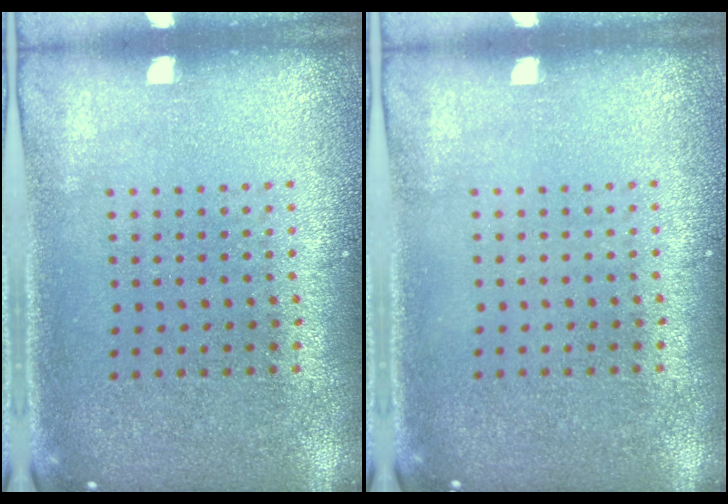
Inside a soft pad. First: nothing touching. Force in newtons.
{"total": 0.0}